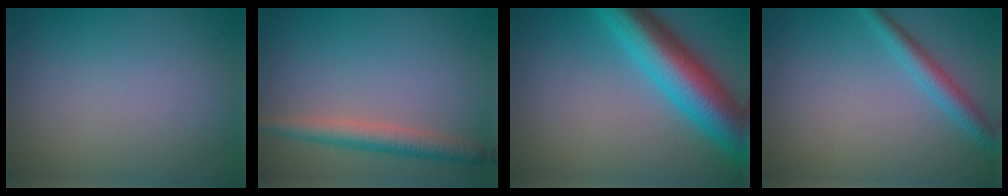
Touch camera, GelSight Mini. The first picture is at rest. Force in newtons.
{"total": 2.9, "press": 2.9, "slide": 0.1}
{"total": 9.0, "press": 9.0, "slide": 0.3}
{"total": 2.6, "press": 2.5, "slide": 0.1}